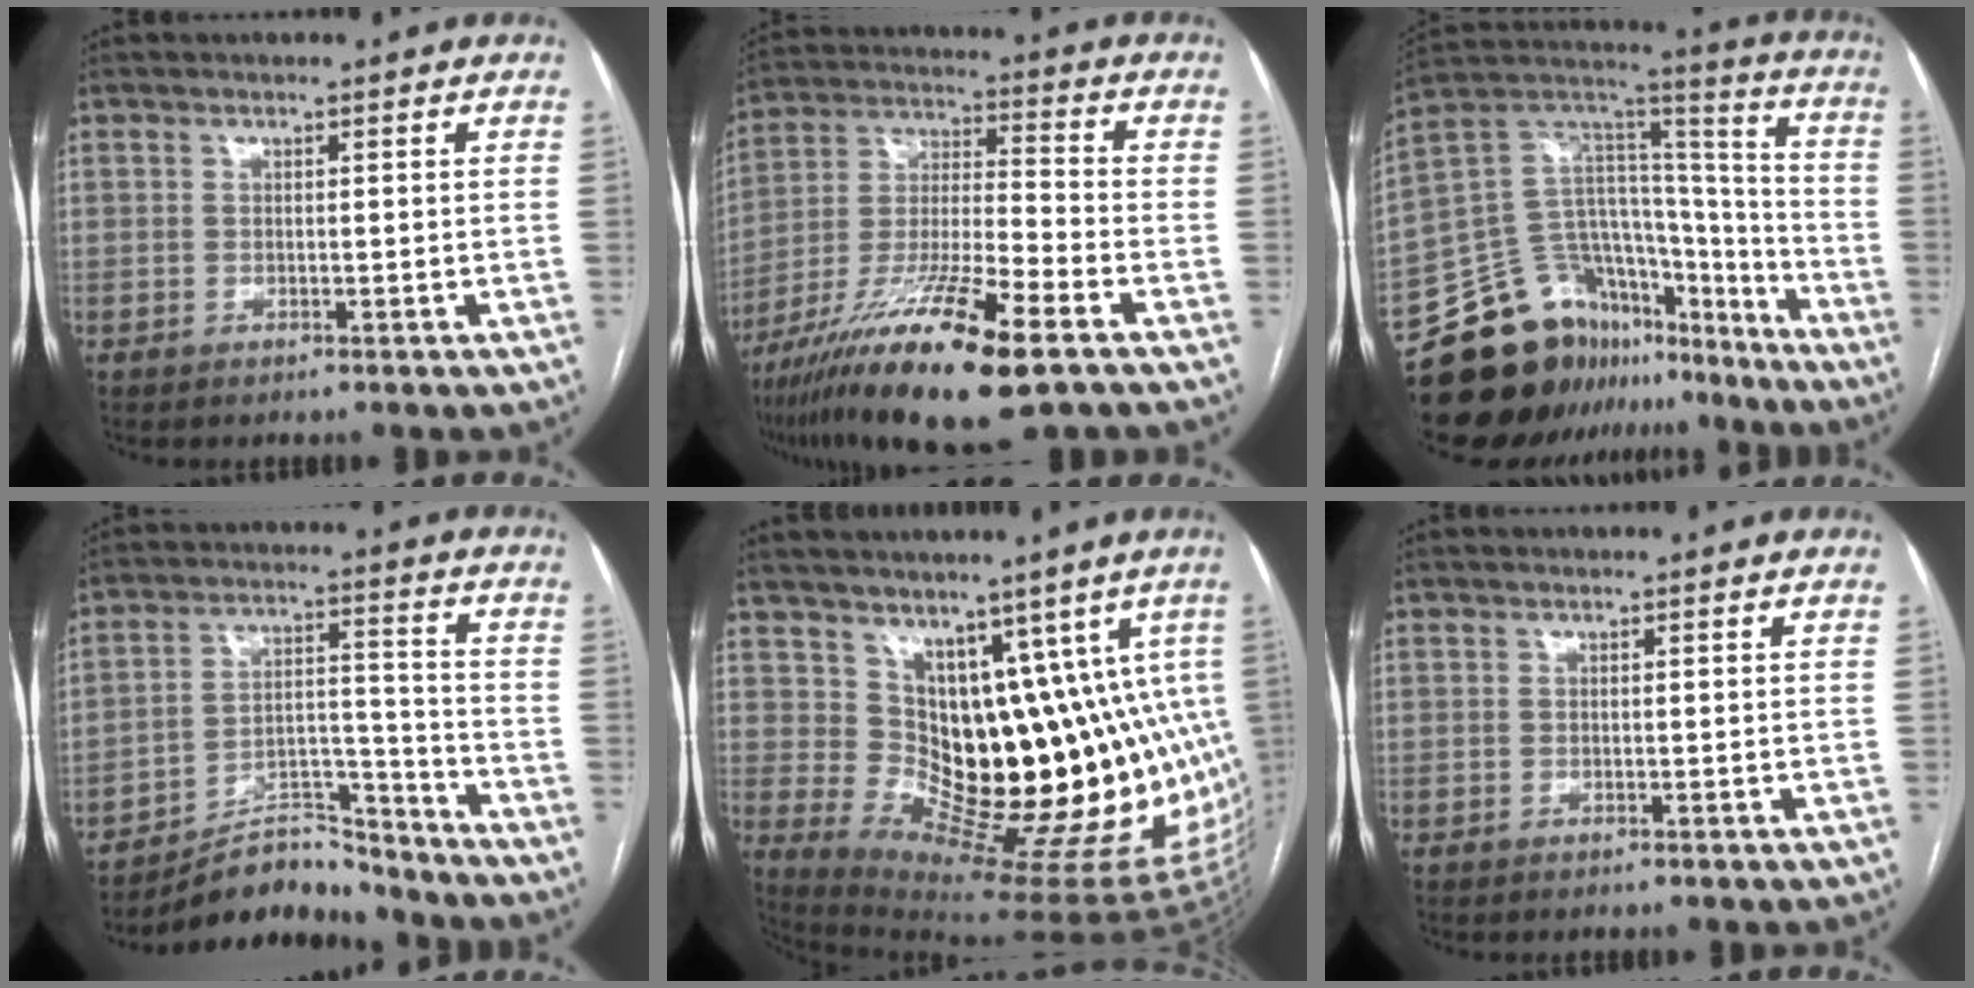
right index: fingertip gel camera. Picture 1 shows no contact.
{"total": 19.5, "force": [-11.4, 2.1, 15.6], "torque": [-0.292, -0.038, -0.202]}
{"total": 23.8, "force": [-18.6, 12.1, 8.5], "torque": [-0.168, 0.067, -0.301]}
{"total": 9.1, "force": [-8.8, 2.2, 0.7], "torque": [0.001, 0.044, -0.152]}
{"total": 16.7, "force": [6.8, 6.9, 13.6], "torque": [-0.174, -0.008, 0.109]}
{"total": 0.0}